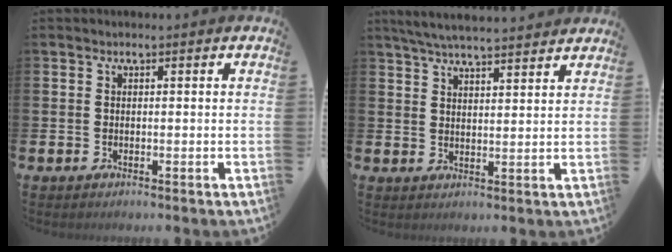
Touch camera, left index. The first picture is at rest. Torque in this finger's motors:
{"motor_torque": [0.95, -1.19, 0.56, 0.16]}